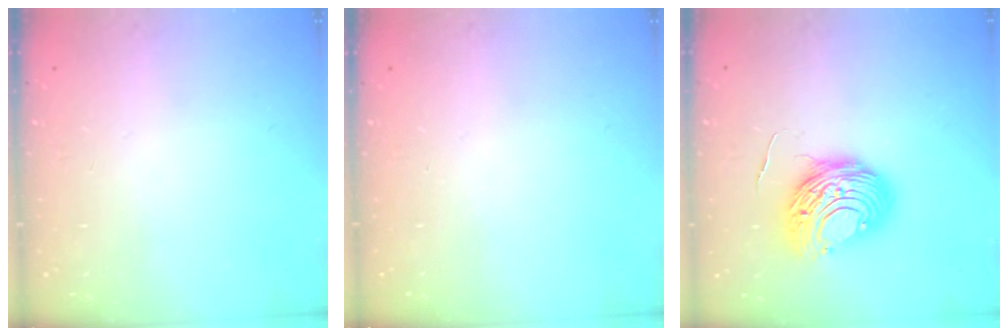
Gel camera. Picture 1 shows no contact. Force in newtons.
{"total": 0.0}
{"total": 12.0, "press": 12.0, "slide": 0.9}